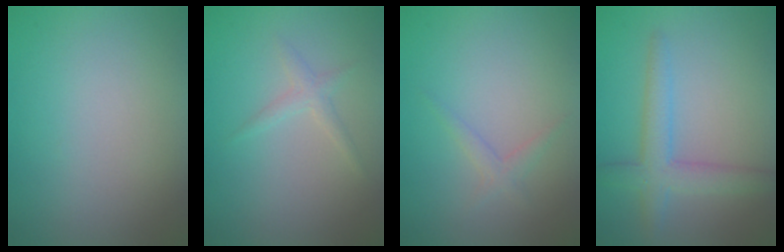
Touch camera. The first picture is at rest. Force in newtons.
{"total": 1.2, "press": 1.2, "slide": 0.1}
{"total": 1.1, "press": 1.1, "slide": 0.1}
{"total": 3.6, "press": 3.6, "slide": 0.0}